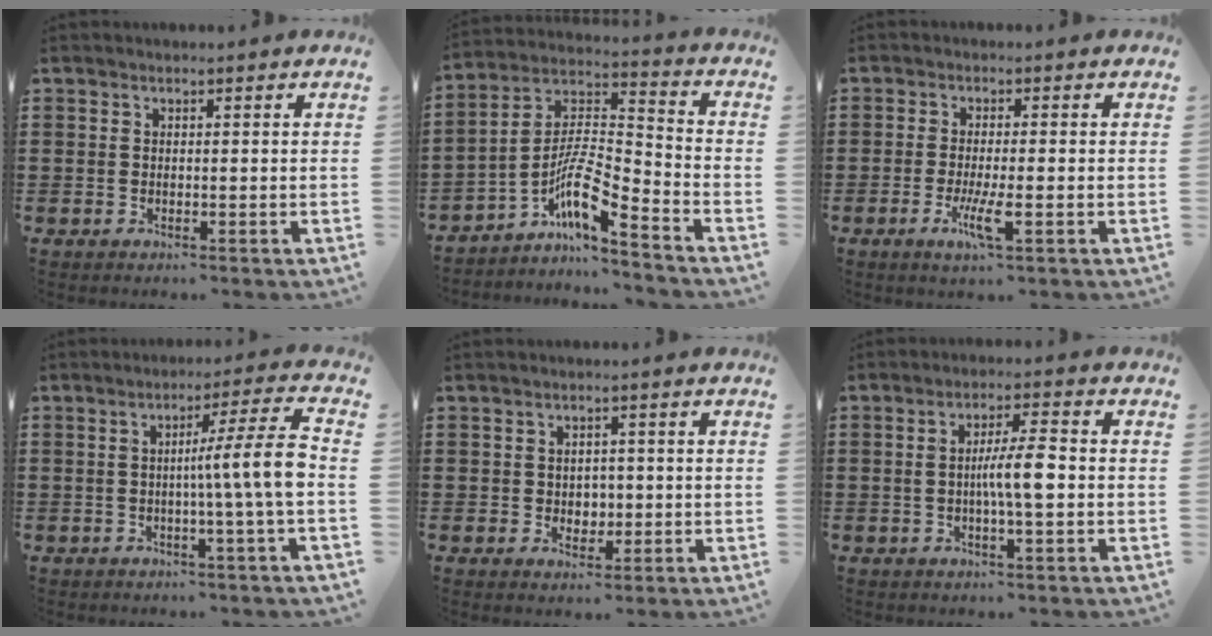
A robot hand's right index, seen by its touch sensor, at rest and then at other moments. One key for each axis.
{"total": 9.3, "fx": -6.0, "fy": 1.8, "fz": 6.9, "tx": -0.144, "ty": -0.012, "tz": -0.120}
{"total": 4.9, "fx": -1.9, "fy": 0.5, "fz": 4.5, "tx": -0.093, "ty": -0.019, "tz": -0.037}
{"total": 9.0, "fx": -0.7, "fy": -0.2, "fz": 9.0, "tx": -0.142, "ty": -0.012, "tz": -0.021}
{"total": 2.0, "fx": 0.0, "fy": 1.8, "fz": 0.8, "tx": -0.015, "ty": 0.005, "tz": -0.005}
{"total": 6.1, "fx": -0.5, "fy": 0.8, "fz": 6.0, "tx": -0.106, "ty": 0.003, "tz": -0.012}